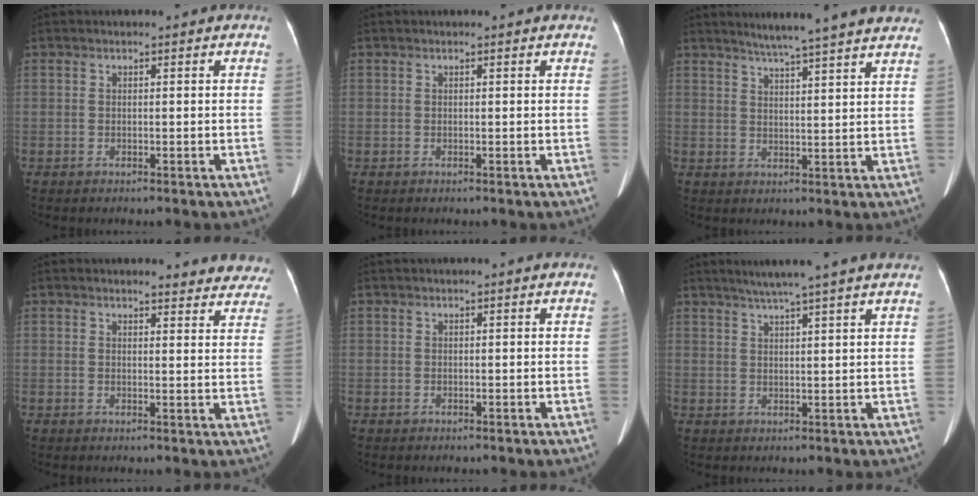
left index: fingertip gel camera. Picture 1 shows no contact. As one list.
[{"total": 1.6, "force": [1.4, 0.4, 0.5], "torque": [-0.012, 0.014, 0.008]}, {"total": 14.9, "force": [13.1, -0.2, 7.1], "torque": [-0.107, 0.003, 0.161]}, {"total": 10.4, "force": [9.9, 2.6, 2.1], "torque": [0.016, -0.019, 0.079]}, {"total": 0.0}, {"total": 7.8, "force": [6.3, -1.3, 4.4], "torque": [-0.066, 0.018, 0.083]}]